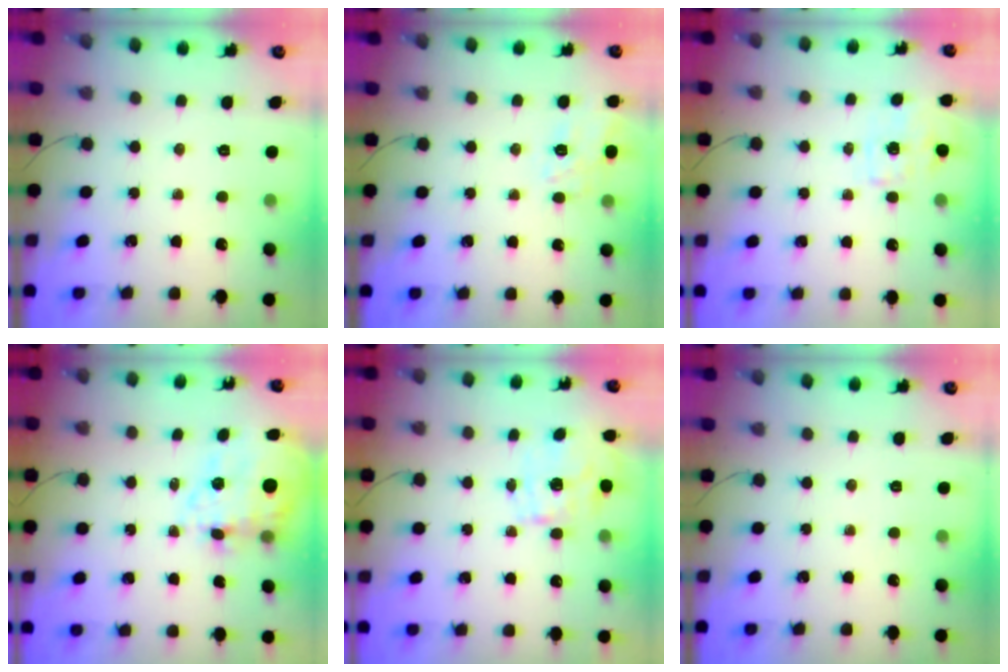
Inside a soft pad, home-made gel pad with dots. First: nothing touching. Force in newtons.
{"total": 13.6, "press": 13.5, "slide": 1.1}
{"total": 3.3, "press": 3.2, "slide": 0.7}
{"total": 10.2, "press": 9.5, "slide": 3.8}
{"total": 2.1, "press": 0.6, "slide": 2.0}
{"total": 0.0}